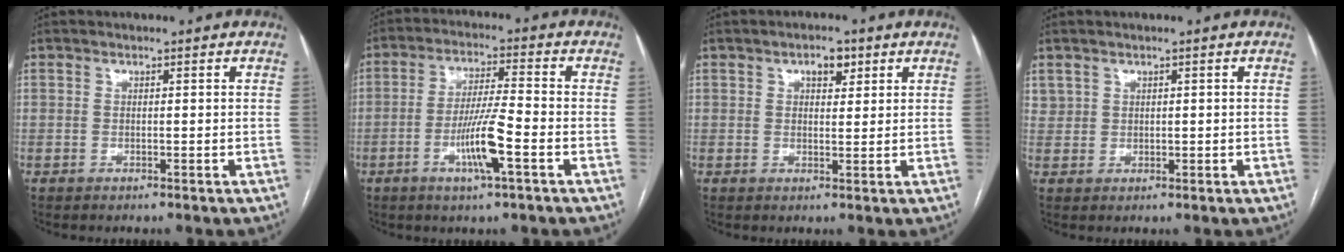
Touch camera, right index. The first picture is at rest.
{"total": 8.6, "force": [-3.2, 0.2, 8.0], "torque": [-0.152, -0.005, -0.059]}
{"total": 3.1, "force": [1.7, 1.6, 2.1], "torque": [-0.032, 0.008, 0.026]}
{"total": 1.9, "force": [1.0, 1.6, 0.4], "torque": [-0.006, 0.004, 0.024]}